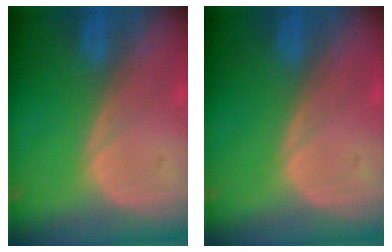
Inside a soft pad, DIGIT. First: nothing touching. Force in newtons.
{"total": 0.0}